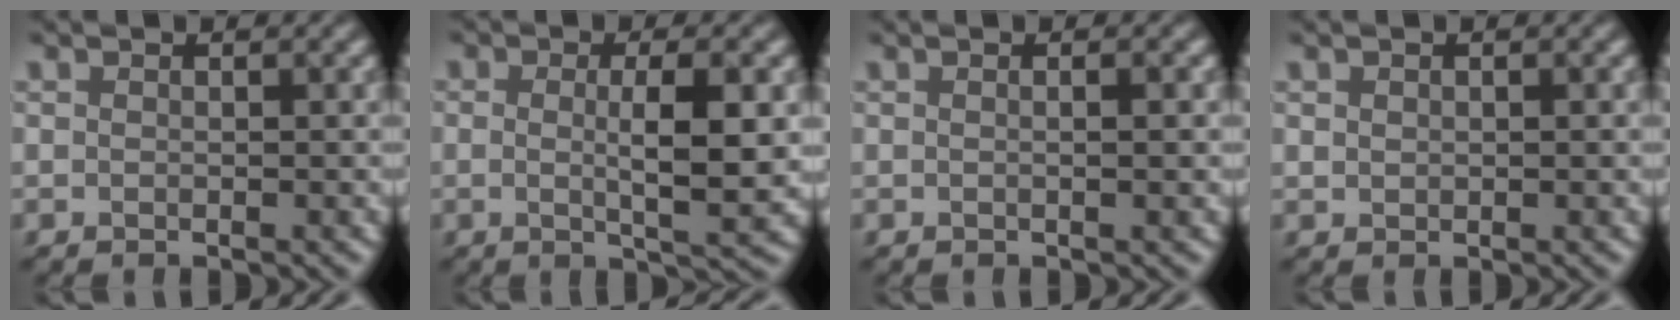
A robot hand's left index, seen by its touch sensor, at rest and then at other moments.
{"total": 5.0, "force": [0.1, 1.1, 4.8], "torque": [-0.082, -0.001, 0.001]}
{"total": 1.8, "force": [0.3, 0.6, 1.6], "torque": [-0.013, 0.000, -0.007]}
{"total": 0.6, "force": [0.3, 0.4, 0.4], "torque": [-0.008, 0.001, 0.007]}